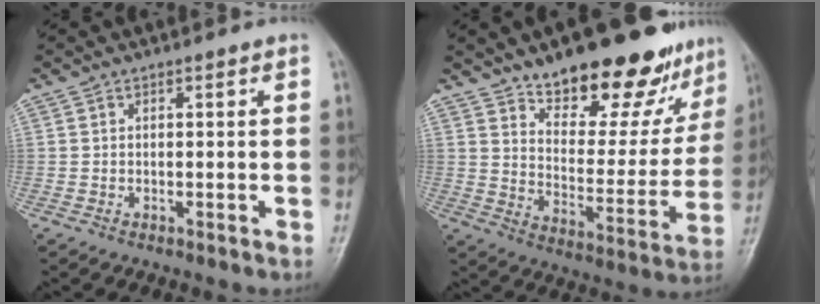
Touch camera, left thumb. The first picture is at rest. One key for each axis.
{"total": 23.1, "fx": 17.1, "fy": 9.4, "fz": 12.3, "tx": -0.123, "ty": -0.095, "tz": 0.244}